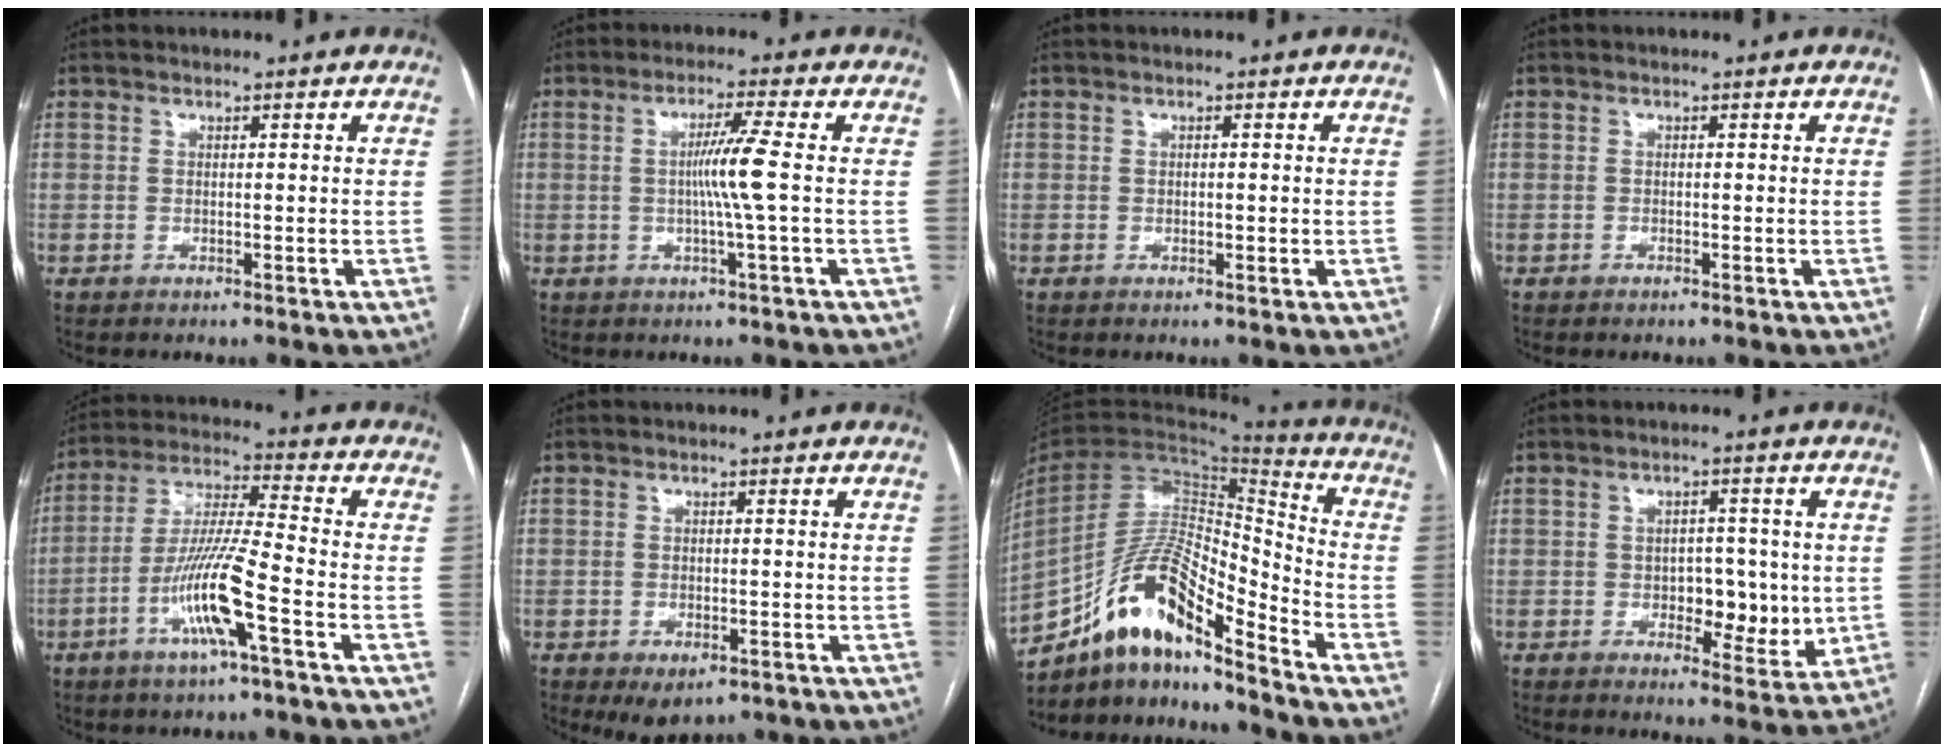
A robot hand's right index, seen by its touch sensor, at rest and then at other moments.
{"total": 5.5, "force": [-0.2, -1.4, 5.3], "torque": [-0.098, 0.001, -0.001]}
{"total": 0.8, "force": [-0.1, 0.3, 0.7], "torque": [-0.013, -0.001, -0.001]}
{"total": 0.0}
{"total": 12.0, "force": [-4.9, 0.0, 11.0], "torque": [-0.219, -0.001, -0.096]}
{"total": 4.4, "force": [-2.7, 2.4, 2.6], "torque": [-0.036, -0.005, -0.028]}
{"total": 15.8, "force": [-11.4, 3.1, 10.4], "torque": [-0.198, 0.029, -0.203]}
{"total": 7.2, "force": [-0.4, 3.9, 6.0], "torque": [-0.073, 0.002, 0.002]}